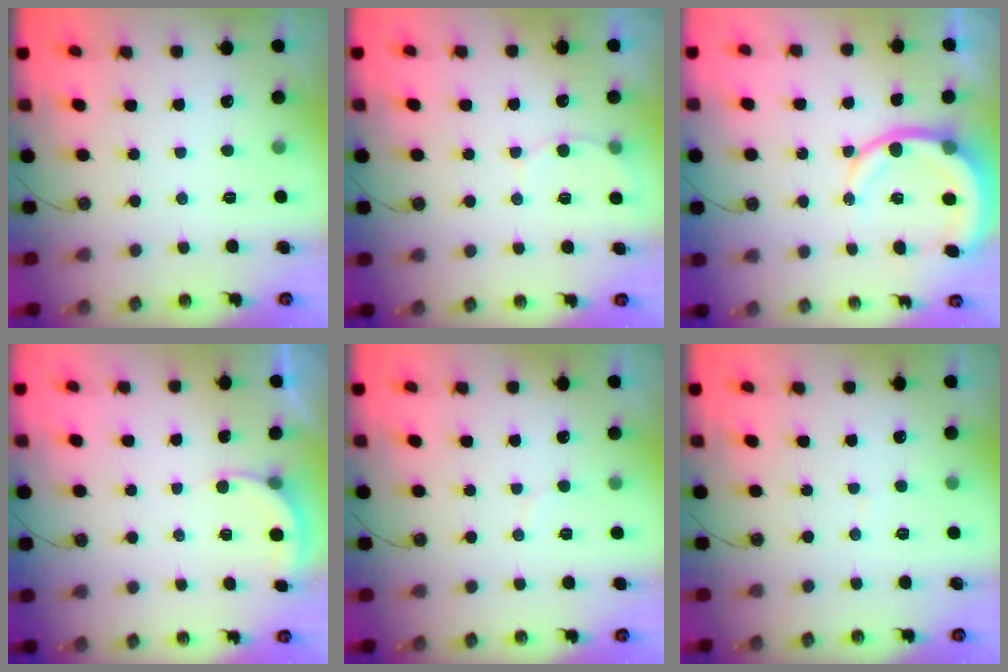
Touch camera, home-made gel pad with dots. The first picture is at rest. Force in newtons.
{"total": 5.0, "press": 5.0, "slide": 0.5}
{"total": 10.7, "press": 10.5, "slide": 2.4}
{"total": 2.9, "press": 2.9, "slide": 0.3}
{"total": 2.7, "press": 2.7, "slide": 0.2}
{"total": 2.3, "press": 2.3, "slide": 0.3}